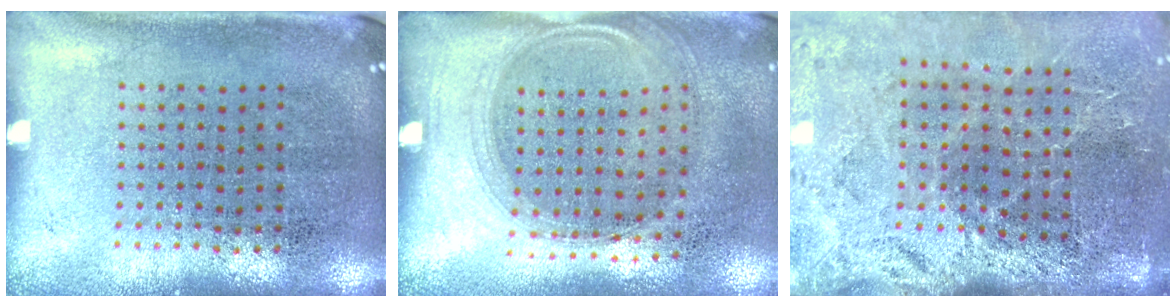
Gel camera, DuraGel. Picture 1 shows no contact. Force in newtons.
{"total": 1.5, "press": 1.3, "slide": 0.8}
{"total": 4.0, "press": 3.3, "slide": 2.2}